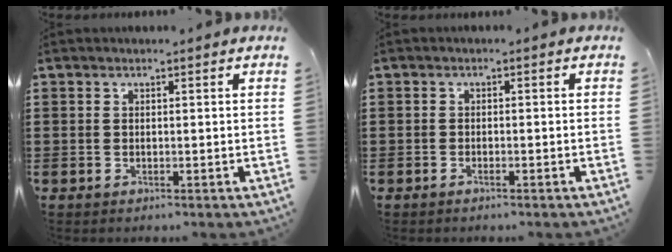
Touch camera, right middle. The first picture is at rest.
{"total": 0.5, "force": [-0.3, 0.0, 0.4], "torque": [-0.008, -0.002, -0.005]}